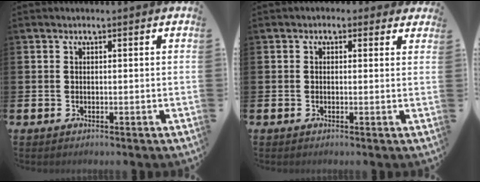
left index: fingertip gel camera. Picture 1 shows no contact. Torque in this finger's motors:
{"motor_torque": [0.15, -1.99, 0.44, 0.10]}